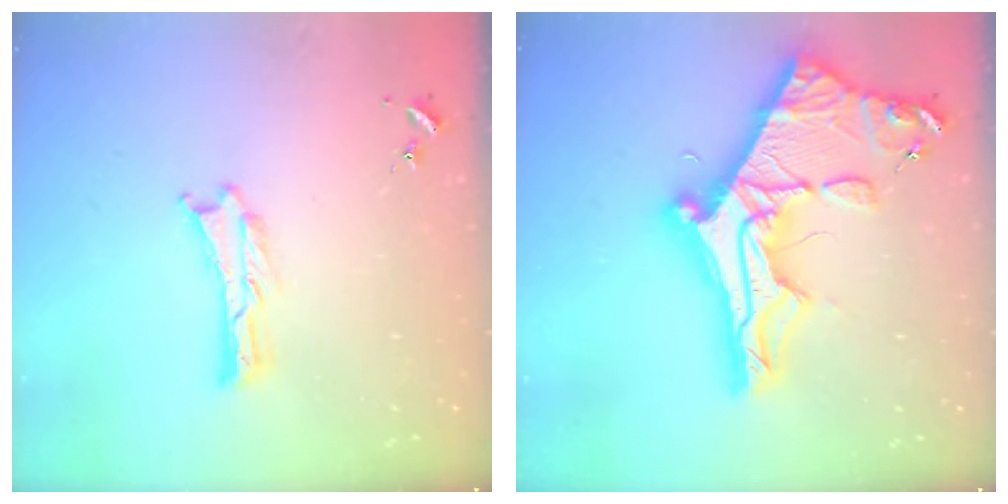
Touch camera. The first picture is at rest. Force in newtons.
{"total": 14.3, "press": 14.2, "slide": 1.4}